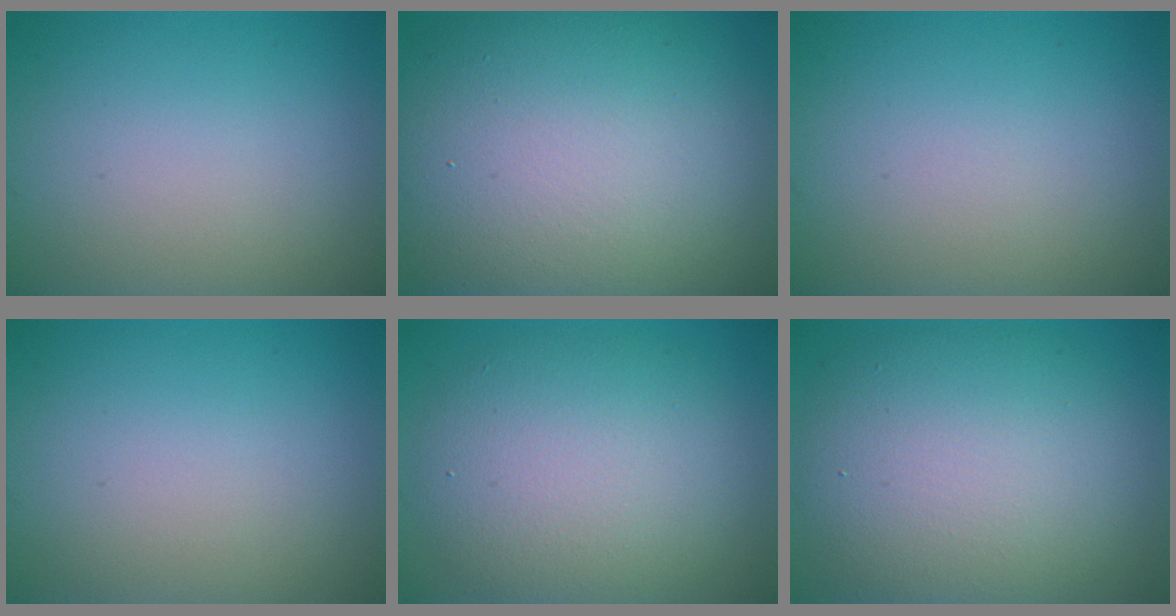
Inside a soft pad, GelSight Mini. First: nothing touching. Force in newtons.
{"total": 15.7, "press": 15.7, "slide": 1.3}
{"total": 0.0}
{"total": 0.0}
{"total": 7.9, "press": 7.9, "slide": 0.4}
{"total": 10.6, "press": 10.6, "slide": 0.6}